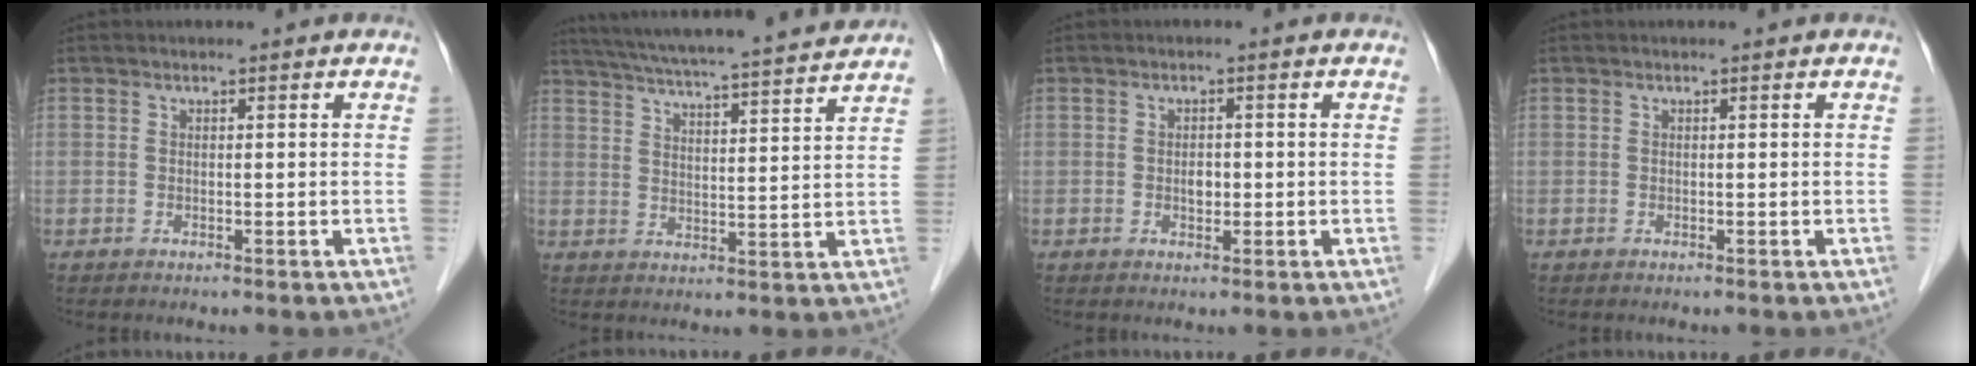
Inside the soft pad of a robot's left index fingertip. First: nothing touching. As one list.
[{"total": 19.1, "force": [17.2, -0.1, 8.2], "torque": [-0.145, 0.009, 0.242]}, {"total": 1.6, "force": [-0.3, 1.1, 1.2], "torque": [-0.018, 0.003, -0.002]}, {"total": 0.0}]